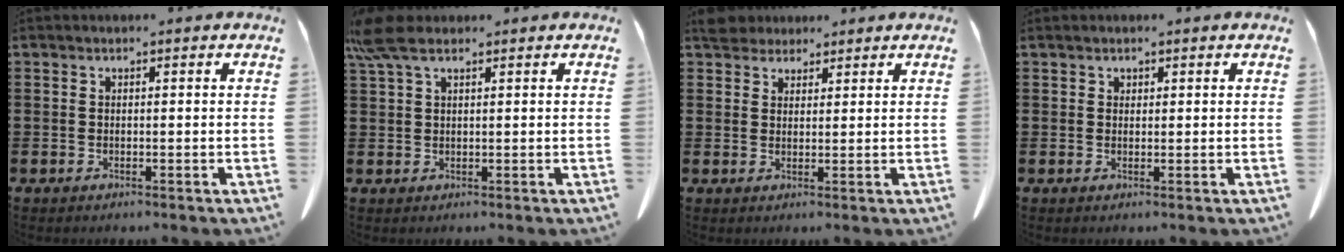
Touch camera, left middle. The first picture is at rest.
{"total": 5.0, "force": [2.9, 1.7, 3.7], "torque": [-0.095, -0.003, 0.051]}
{"total": 3.6, "force": [3.3, 1.3, 0.5], "torque": [-0.015, -0.004, 0.065]}
{"total": 0.7, "force": [0.7, 0.3, 0.1], "torque": [-0.005, -0.002, 0.015]}